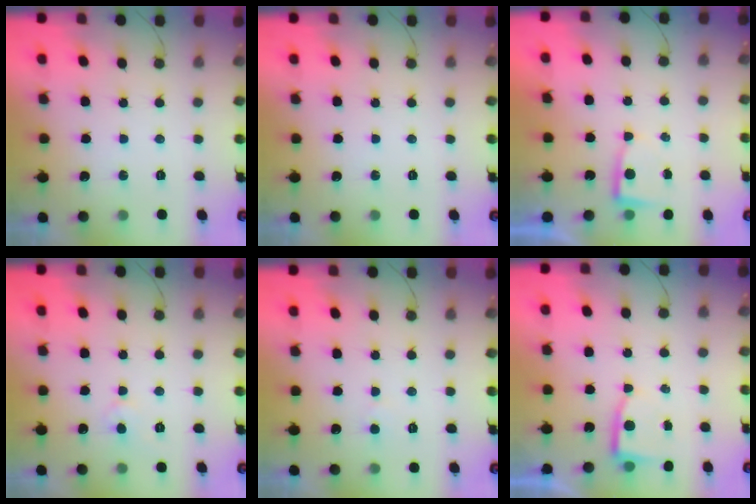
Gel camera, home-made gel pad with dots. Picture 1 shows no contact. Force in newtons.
{"total": 0.0}
{"total": 2.9, "press": 2.9, "slide": 0.4}
{"total": 3.8, "press": 3.8, "slide": 0.3}
{"total": 2.5, "press": 2.4, "slide": 0.3}
{"total": 3.1, "press": 3.0, "slide": 0.3}